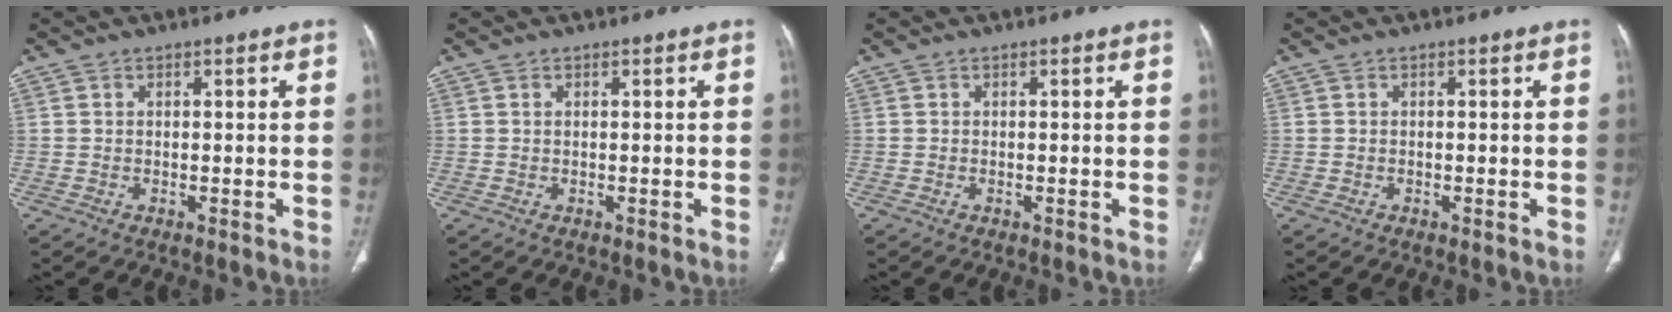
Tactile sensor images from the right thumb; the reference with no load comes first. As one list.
[{"total": 0.0}, {"total": 0.0}, {"total": 0.0}]